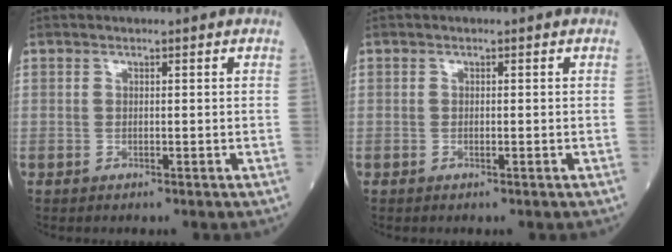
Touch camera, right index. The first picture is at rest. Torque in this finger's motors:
{"motor_torque": [-0.05, -0.02, -0.05, -0.01]}